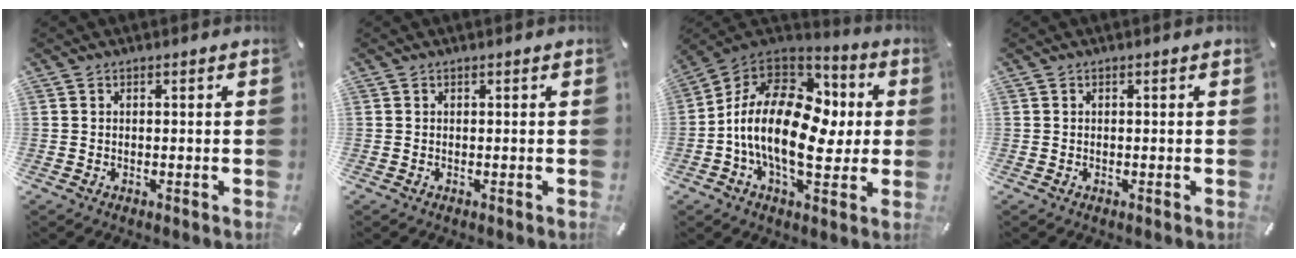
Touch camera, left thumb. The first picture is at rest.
{"total": 0.0}
{"total": 20.6, "force": [-1.3, 12.7, 16.2], "torque": [-0.297, 0.006, -0.023]}
{"total": 0.0}